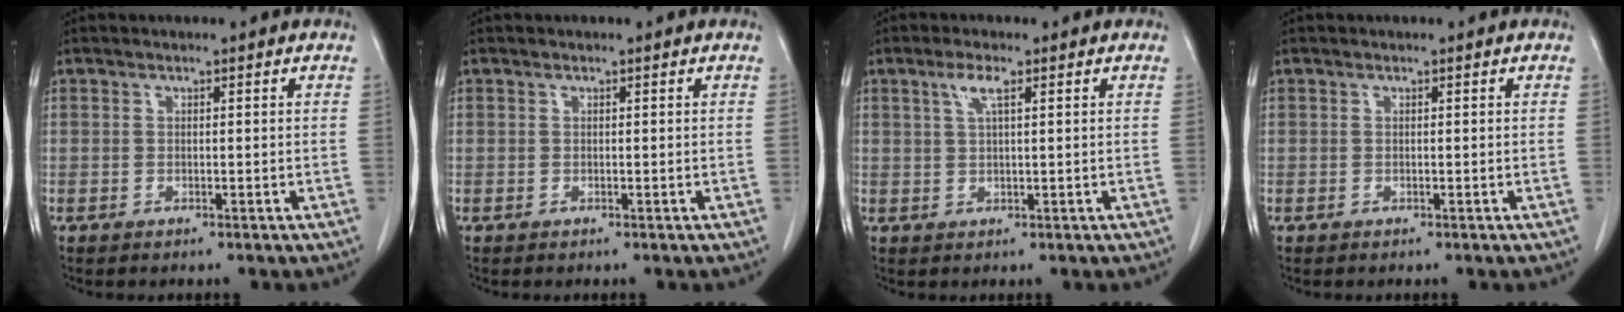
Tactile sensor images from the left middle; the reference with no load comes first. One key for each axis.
{"total": 0.0}
{"total": 2.8, "fx": 1.4, "fy": 0.4, "fz": 2.4, "tx": -0.056, "ty": 0.006, "tz": 0.027}
{"total": 0.0}